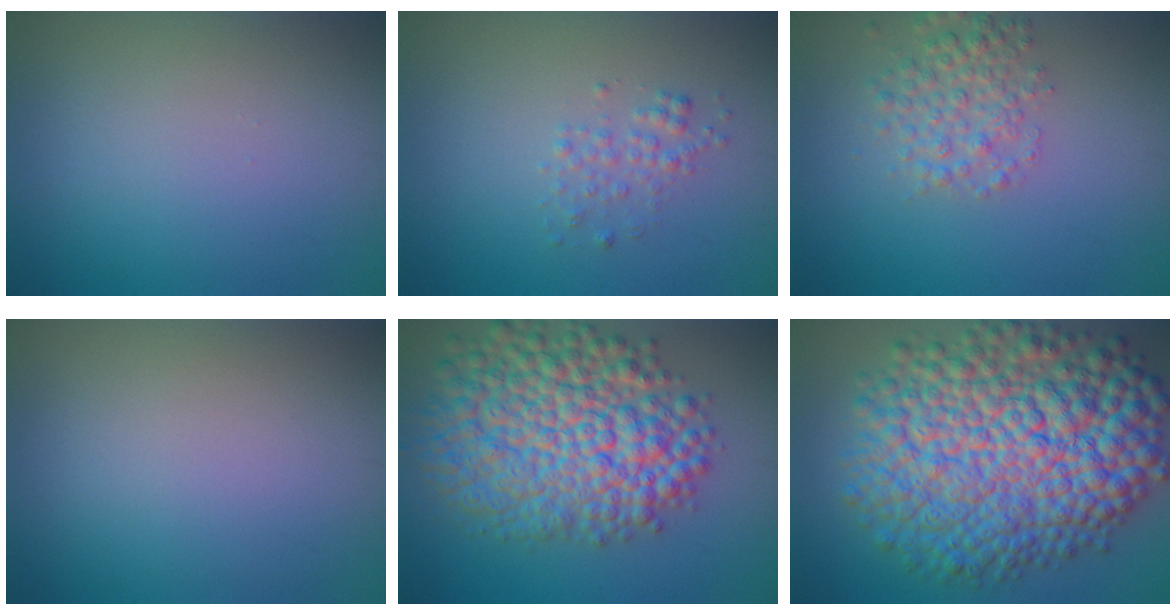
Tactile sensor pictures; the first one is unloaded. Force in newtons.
{"total": 1.5, "press": 1.5, "slide": 0.0}
{"total": 3.2, "press": 3.2, "slide": 0.1}
{"total": 0.0}
{"total": 11.1, "press": 11.1, "slide": 0.3}
{"total": 14.6, "press": 14.6, "slide": 0.2}